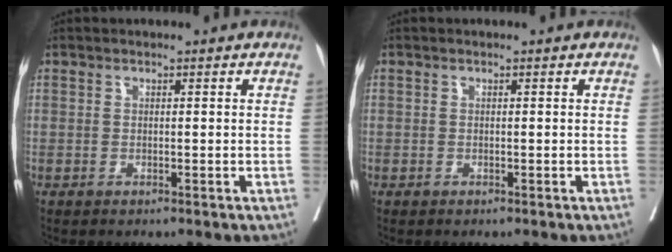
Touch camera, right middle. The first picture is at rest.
{"total": 0.6, "force": [-0.2, 0.6, -0.1], "torque": [0.004, 0.006, -0.006]}